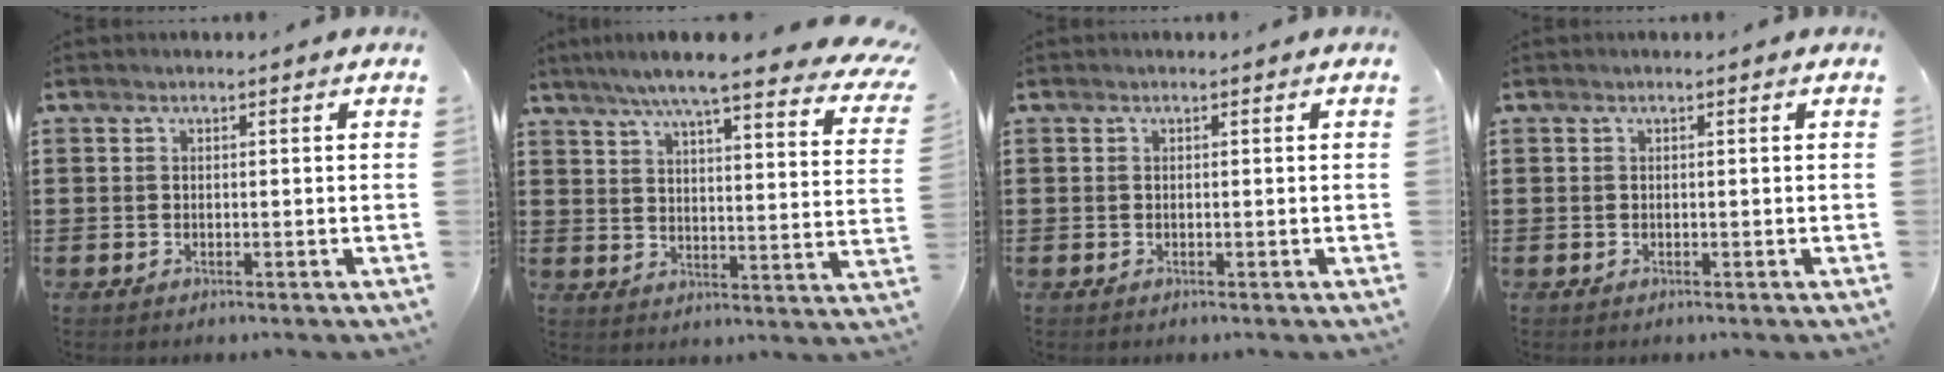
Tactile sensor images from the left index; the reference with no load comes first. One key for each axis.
{"total": 8.1, "fx": 6.6, "fy": 0.0, "fz": 4.6, "tx": -0.105, "ty": -0.040, "tz": 0.110}
{"total": 0.0}
{"total": 0.0}